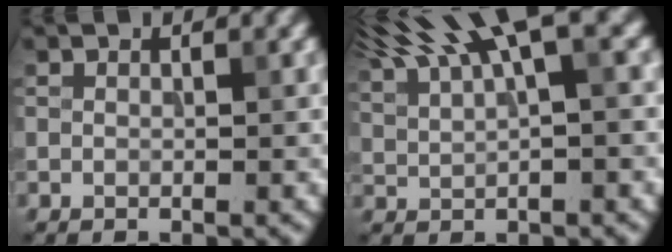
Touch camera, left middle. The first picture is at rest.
{"total": 9.6, "force": [5.8, 2.4, 7.3], "torque": [-0.133, 0.024, 0.105]}